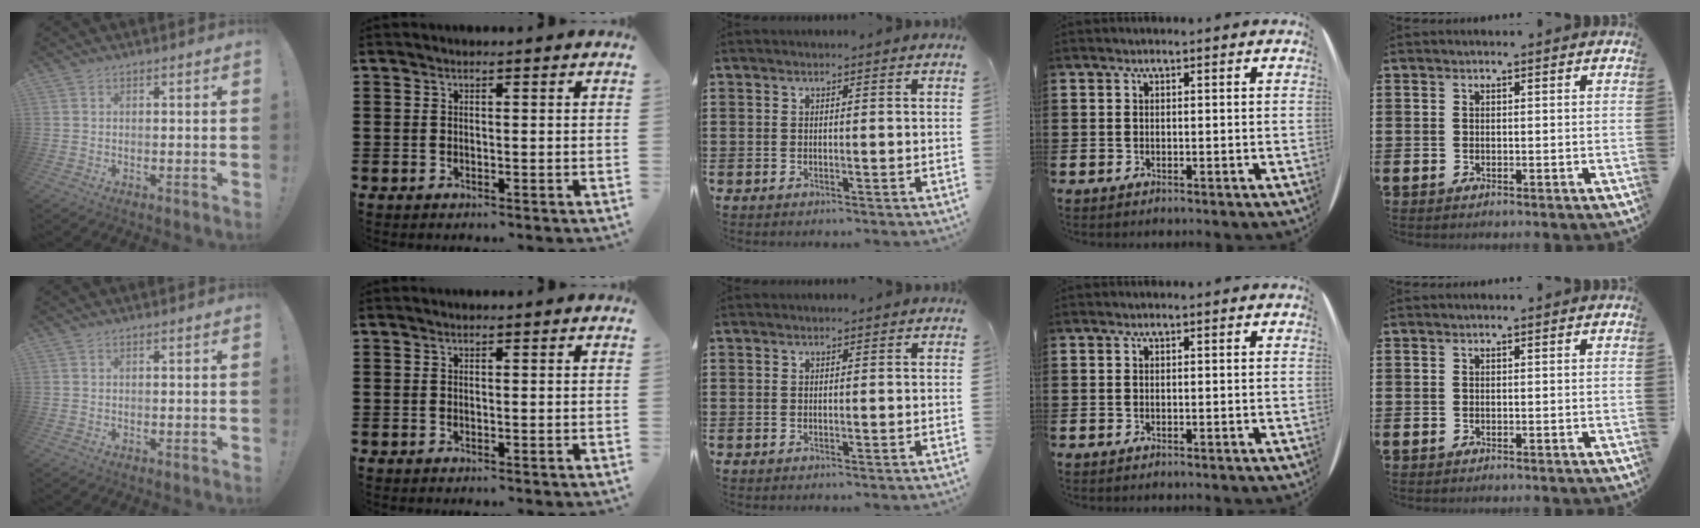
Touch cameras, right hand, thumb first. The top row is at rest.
{}